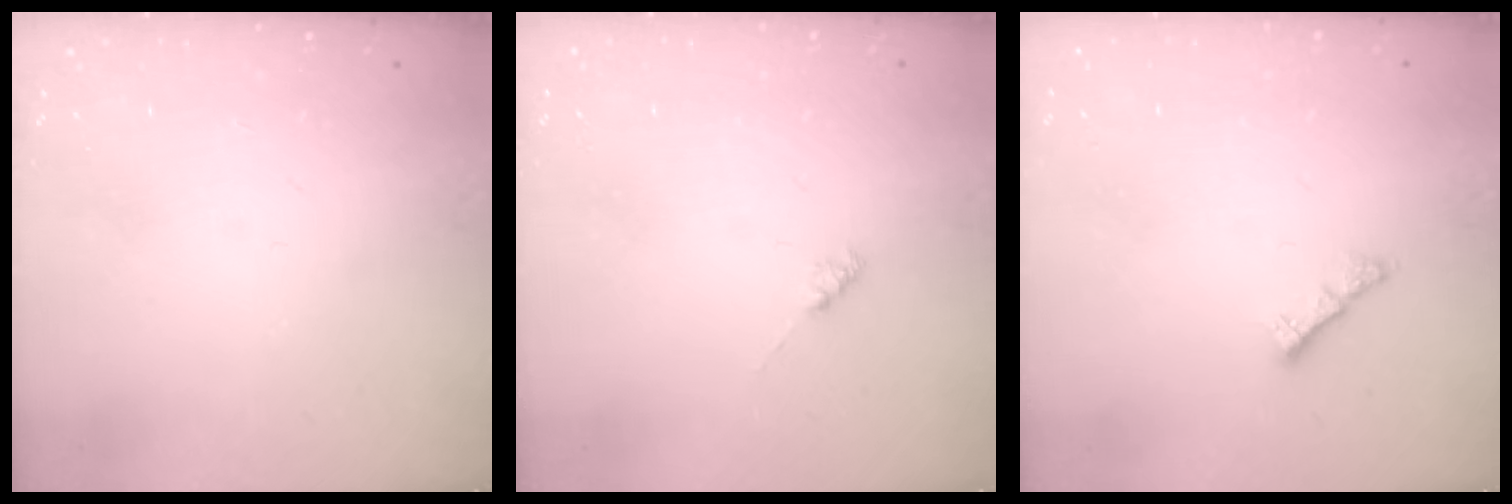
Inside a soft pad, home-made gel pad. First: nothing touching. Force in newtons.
{"total": 2.1, "press": 2.0, "slide": 0.5}
{"total": 0.8, "press": 0.7, "slide": 0.4}